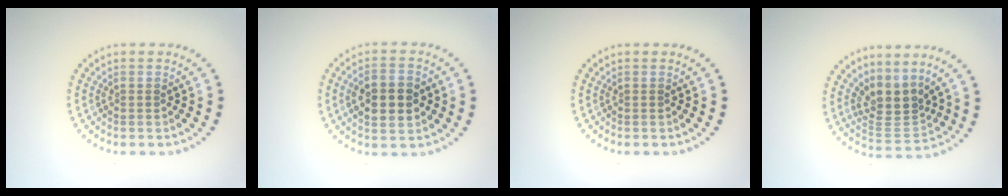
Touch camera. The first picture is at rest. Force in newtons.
{"total": 4.6, "press": 4.6, "slide": 0.2}
{"total": 0.0}
{"total": 3.4, "press": 2.5, "slide": 2.2}